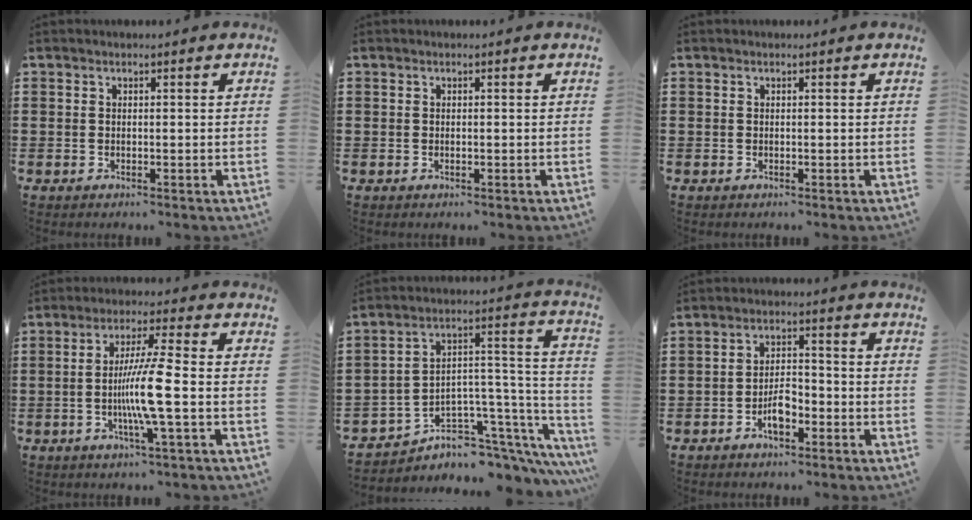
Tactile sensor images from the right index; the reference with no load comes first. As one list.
[{"total": 0.0}, {"total": 0.0}, {"total": 8.4, "force": [-1.7, -0.4, 8.2], "torque": [-0.154, -0.018, -0.036]}, {"total": 5.1, "force": [-3.4, 3.5, 1.5], "torque": [-0.036, -0.019, -0.059]}, {"total": 4.2, "force": [-2.3, 1.8, 3.1], "torque": [-0.060, 0.004, -0.044]}]